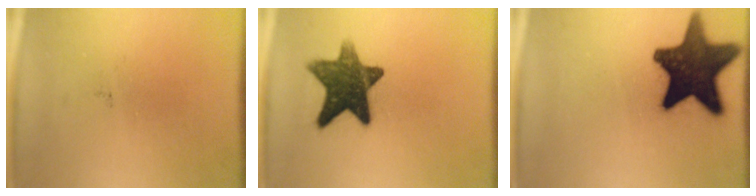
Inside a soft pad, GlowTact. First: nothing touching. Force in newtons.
{"total": 11.9}
{"total": 16.5}